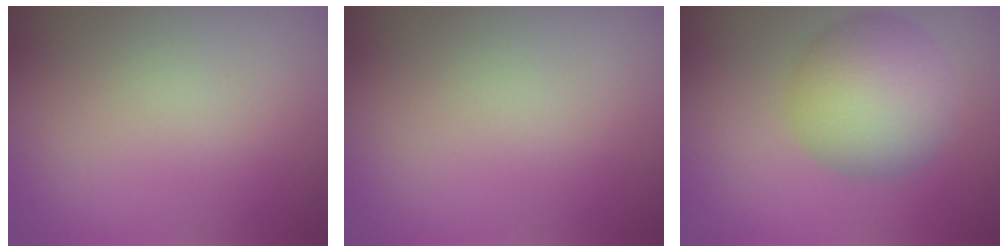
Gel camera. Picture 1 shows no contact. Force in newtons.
{"total": 0.0}
{"total": 7.1, "press": 7.1, "slide": 0.3}